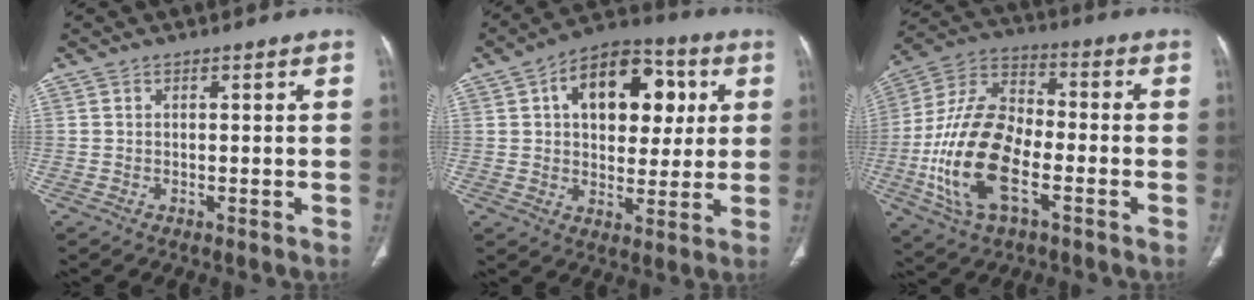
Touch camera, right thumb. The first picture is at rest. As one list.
[{"total": 17.2, "force": [4.7, 10.9, 12.4], "torque": [-0.135, 0.010, 0.068]}, {"total": 19.7, "force": [-5.2, 10.3, 15.9], "torque": [-0.308, 0.028, -0.096]}]